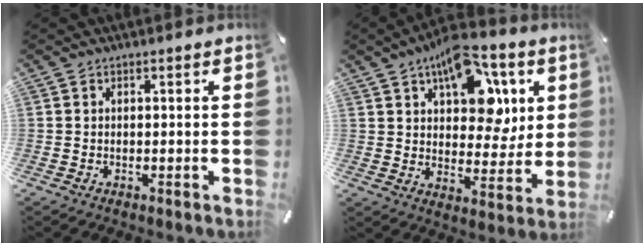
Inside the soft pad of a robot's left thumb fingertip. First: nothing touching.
{"total": 15.5, "force": [7.7, 9.3, 9.6], "torque": [-0.128, -0.037, 0.135]}